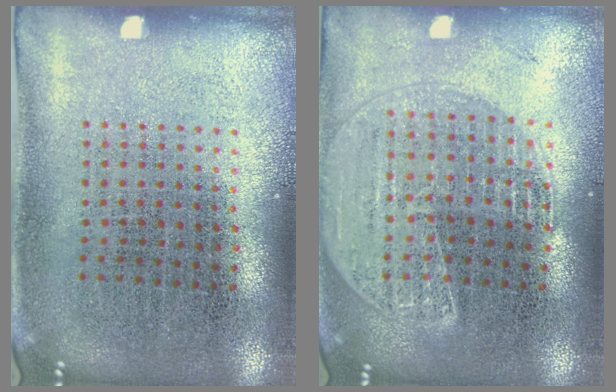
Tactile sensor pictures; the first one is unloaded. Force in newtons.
{"total": 1.7, "press": 1.6, "slide": 0.6}